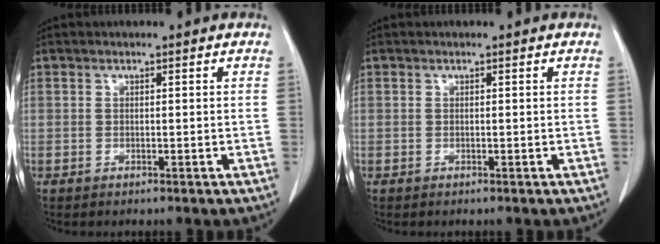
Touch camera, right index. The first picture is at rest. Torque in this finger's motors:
{"motor_torque": [0.00, 0.00, 0.00, 0.00]}